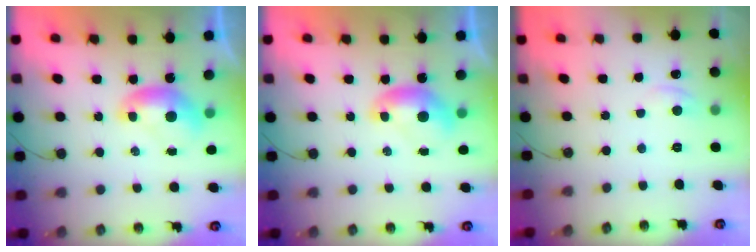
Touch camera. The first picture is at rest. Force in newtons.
{"total": 0.0}
{"total": 1.1, "press": 1.1, "slide": 0.2}